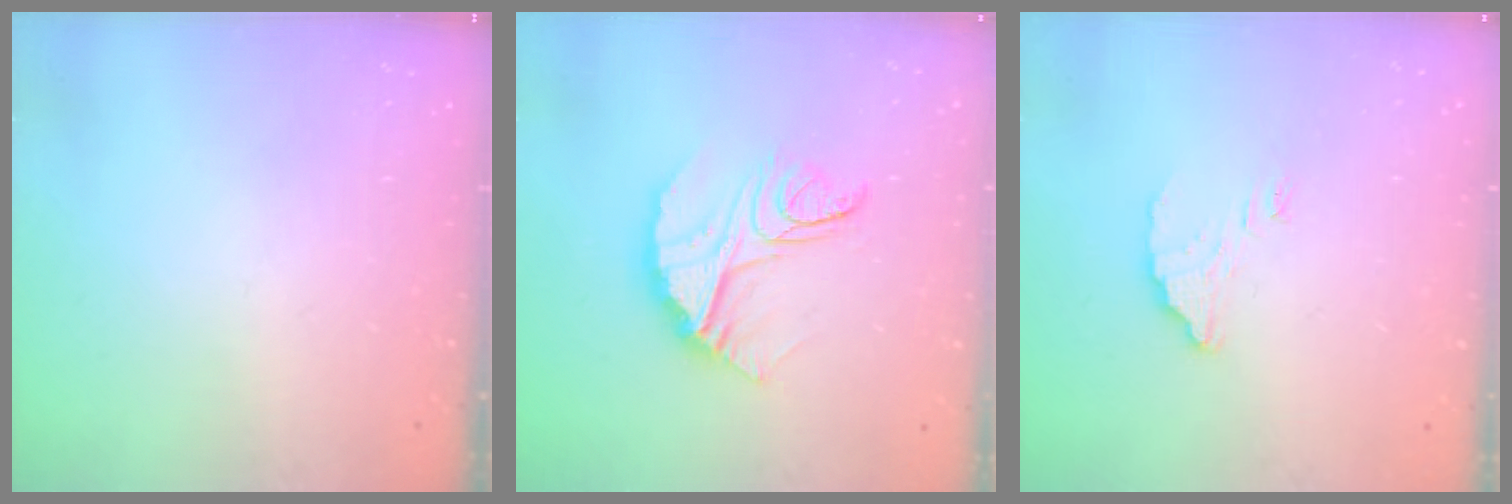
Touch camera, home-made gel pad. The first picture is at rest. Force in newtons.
{"total": 12.3, "press": 12.3, "slide": 1.0}
{"total": 3.7, "press": 3.7, "slide": 0.2}